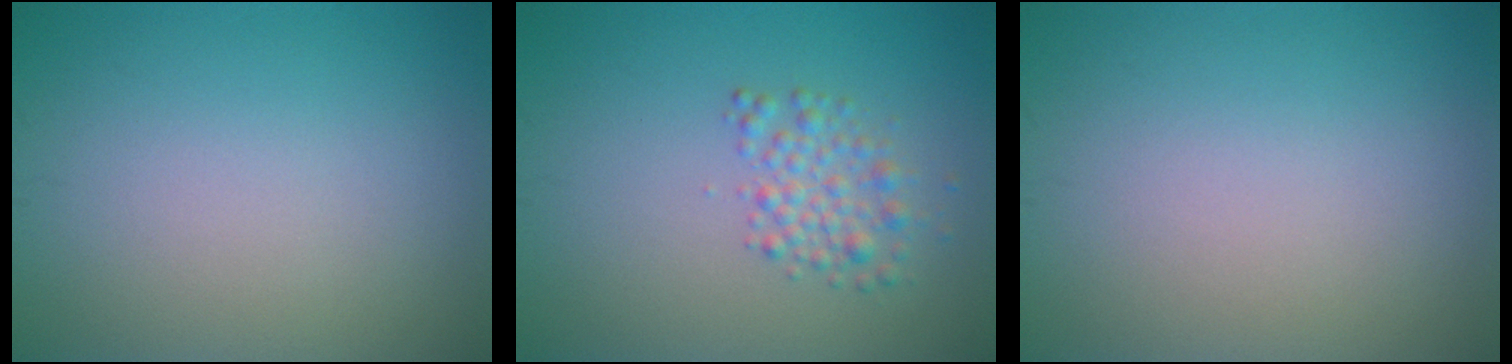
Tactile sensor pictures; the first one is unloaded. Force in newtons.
{"total": 2.3, "press": 2.3, "slide": 0.0}
{"total": 0.0}